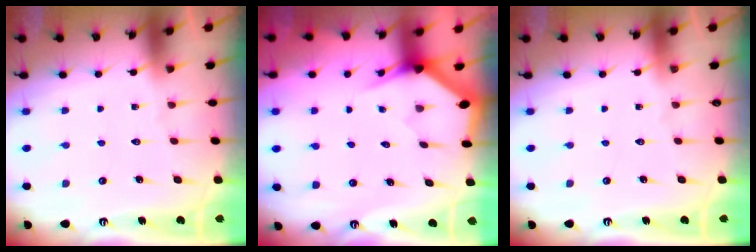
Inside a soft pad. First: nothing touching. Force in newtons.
{"total": 2.9, "press": 2.9, "slide": 0.0}
{"total": 0.0}